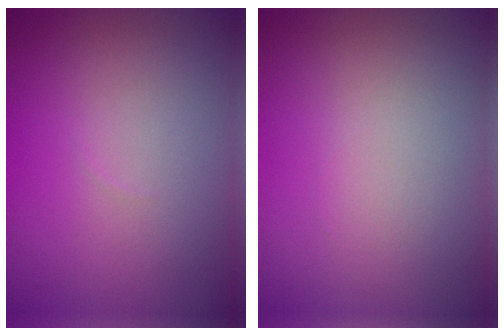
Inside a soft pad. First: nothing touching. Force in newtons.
{"total": 0.0}